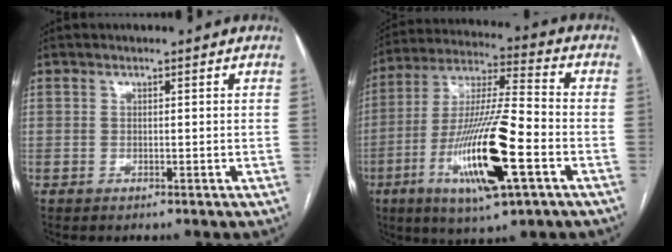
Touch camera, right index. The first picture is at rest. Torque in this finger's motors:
{"motor_torque": [0.97, -0.39, 0.68, 0.21]}